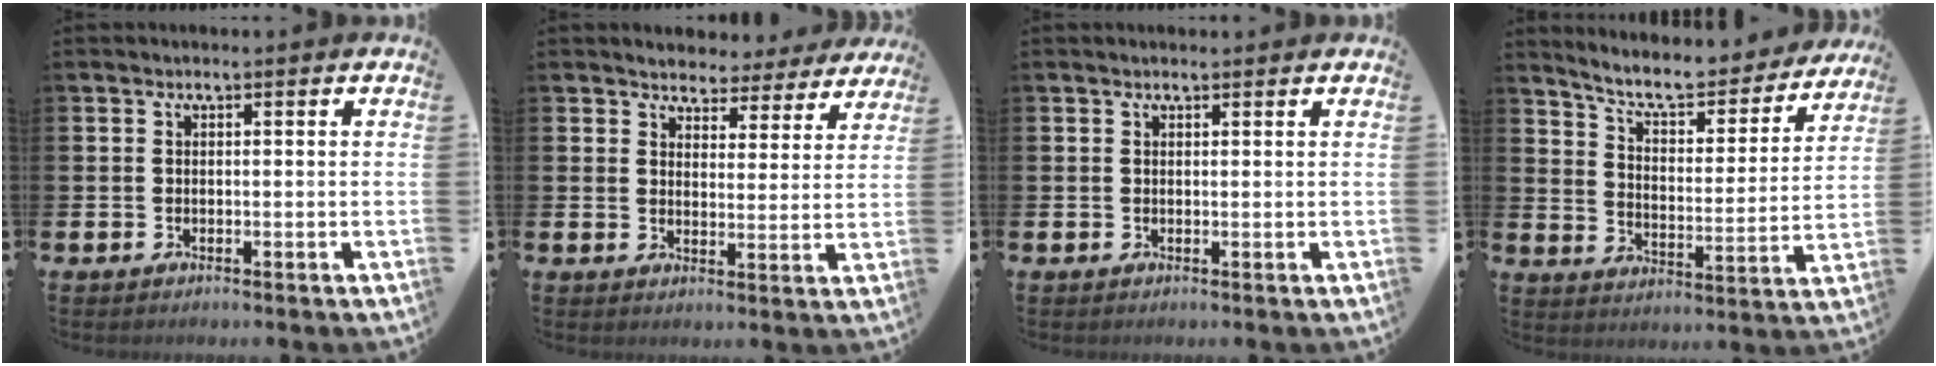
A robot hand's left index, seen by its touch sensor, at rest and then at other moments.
{"total": 4.0, "force": [3.8, 1.3, 0.0], "torque": [-0.017, -0.025, 0.065]}
{"total": 0.6, "force": [0.6, 0.1, 0.1], "torque": [0.006, -0.003, 0.009]}
{"total": 8.1, "force": [7.4, 1.8, 2.8], "torque": [-0.077, -0.056, 0.124]}